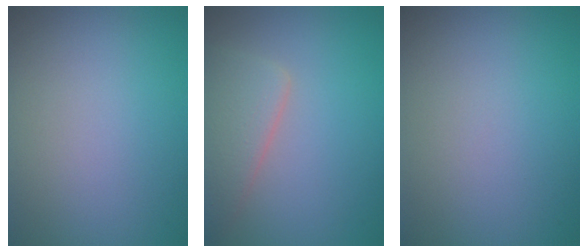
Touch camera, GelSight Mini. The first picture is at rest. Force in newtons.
{"total": 3.9, "press": 3.9, "slide": 0.2}
{"total": 0.0}